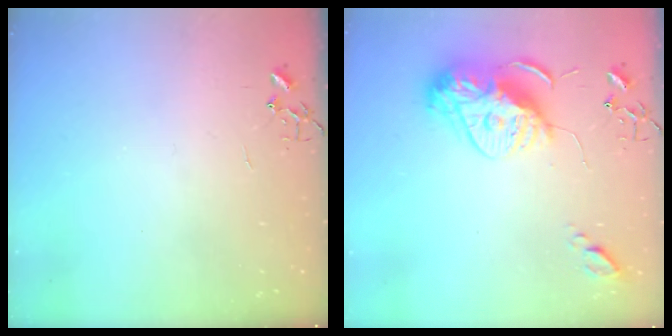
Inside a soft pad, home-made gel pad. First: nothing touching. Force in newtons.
{"total": 15.3, "press": 15.3, "slide": 1.3}